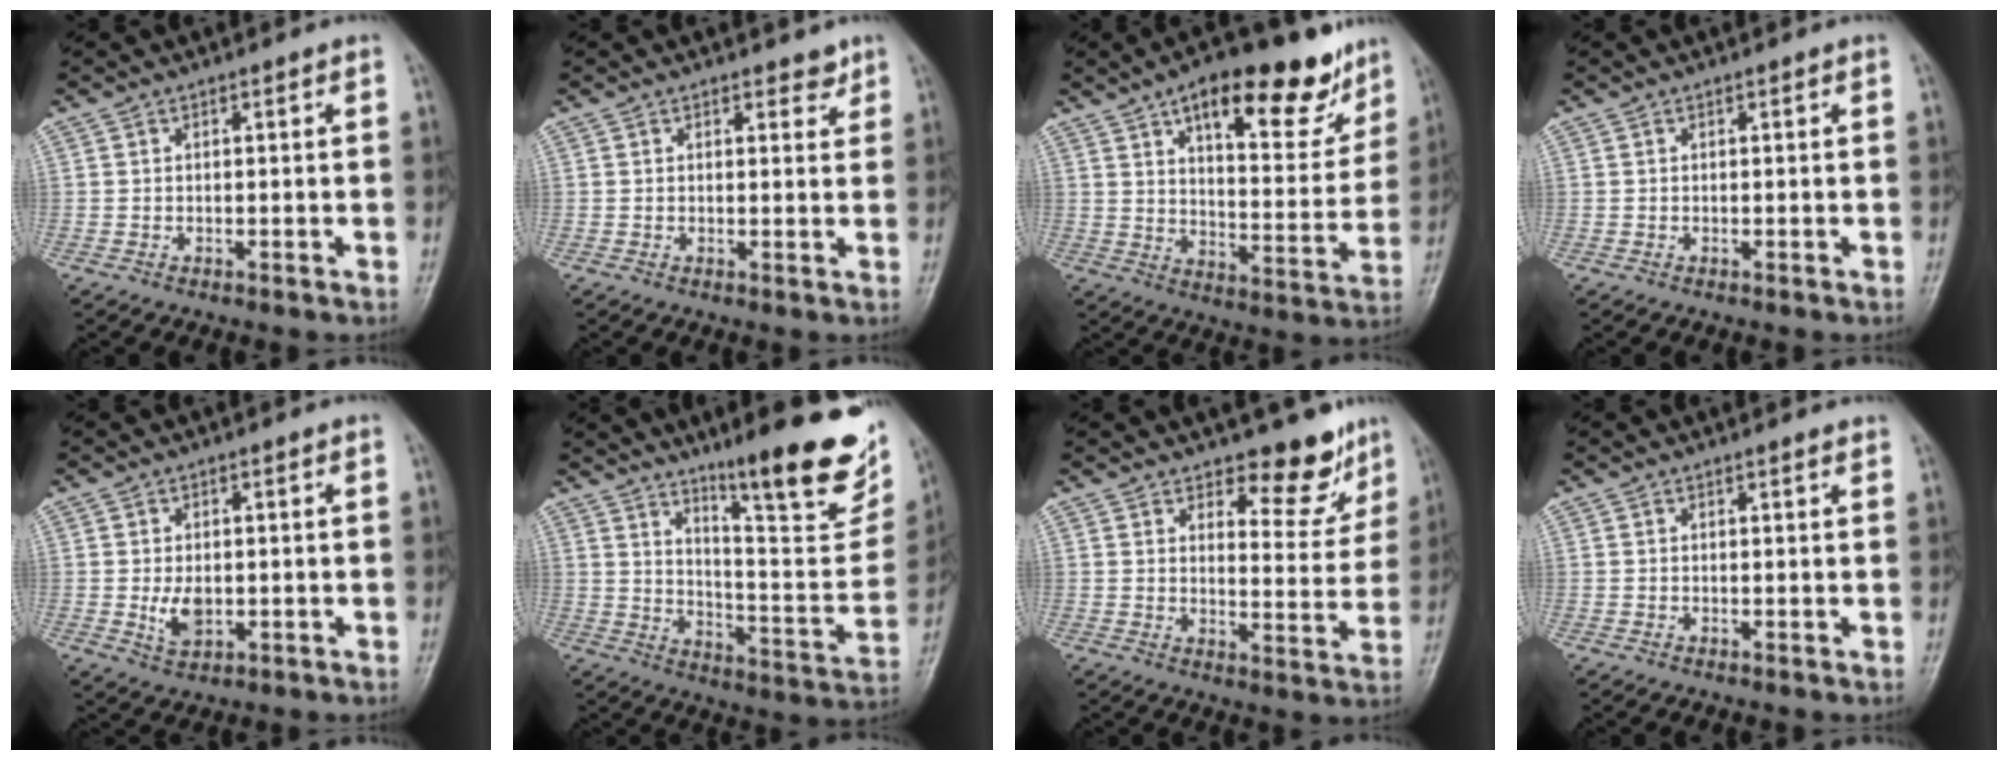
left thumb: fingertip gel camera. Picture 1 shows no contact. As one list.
[{"total": 2.1, "force": [1.6, 1.0, 0.7], "torque": [0.006, -0.010, 0.018]}, {"total": 20.2, "force": [12.5, 7.9, 13.8], "torque": [-0.152, -0.051, 0.188]}, {"total": 0.0}, {"total": 4.4, "force": [-0.2, 2.8, 3.4], "torque": [-0.055, -0.007, 0.003]}, {"total": 22.6, "force": [14.4, 4.5, 16.9], "torque": [-0.199, -0.074, 0.220]}, {"total": 9.0, "force": [7.1, 3.7, 4.1], "torque": [-0.016, -0.055, 0.104]}, {"total": 1.0, "force": [0.9, 0.1, 0.4], "torque": [-0.004, -0.004, 0.012]}]